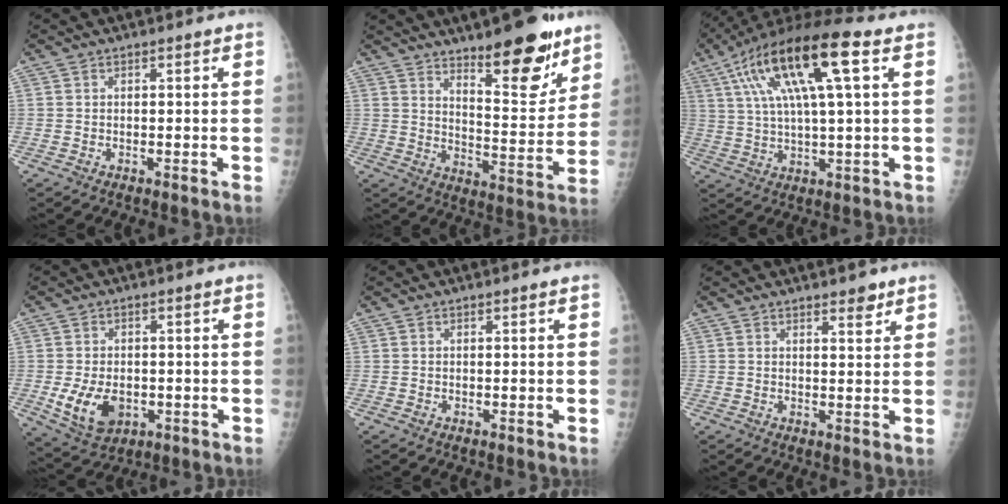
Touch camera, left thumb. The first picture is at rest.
{"total": 15.9, "force": [10.9, 4.8, 10.5], "torque": [-0.106, -0.081, 0.170]}
{"total": 19.3, "force": [7.2, 4.8, 17.2], "torque": [-0.327, 0.015, 0.123]}
{"total": 9.4, "force": [-2.3, 6.4, 6.5], "torque": [-0.104, 0.002, -0.025]}
{"total": 0.0}
{"total": 2.9, "force": [2.0, 1.1, 1.6], "torque": [-0.009, -0.012, 0.028]}